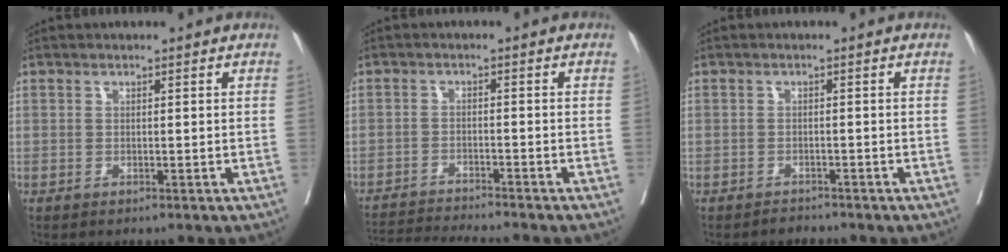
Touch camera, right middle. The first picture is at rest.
{"total": 8.7, "force": [-8.3, -1.2, 2.4], "torque": [-0.033, -0.012, -0.136]}
{"total": 1.2, "force": [-1.2, 0.2, -0.2], "torque": [0.000, -0.005, -0.018]}